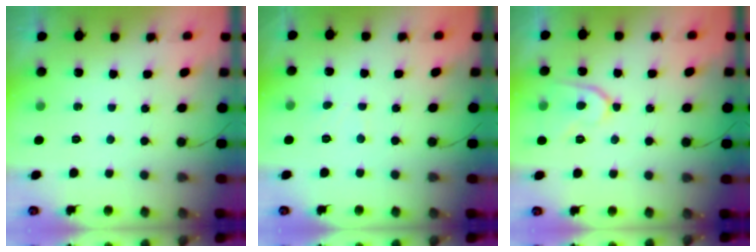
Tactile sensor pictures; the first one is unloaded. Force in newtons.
{"total": 2.2, "press": 2.2, "slide": 0.2}
{"total": 10.1, "press": 10.1, "slide": 1.3}